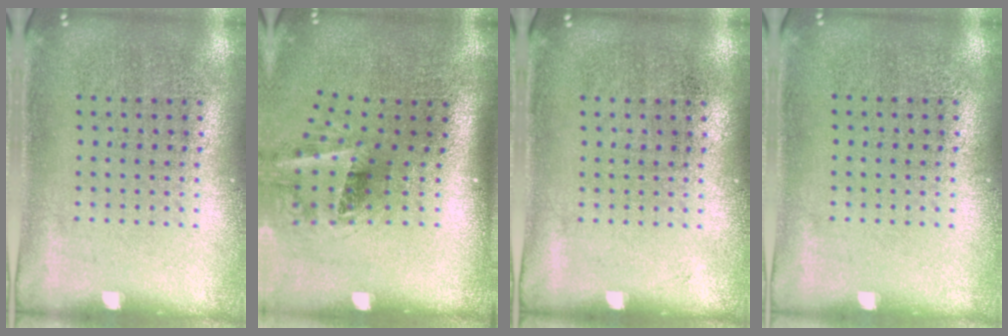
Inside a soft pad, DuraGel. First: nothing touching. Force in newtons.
{"total": 1.9, "press": 1.2, "slide": 1.4}
{"total": 0.0}
{"total": 0.0}